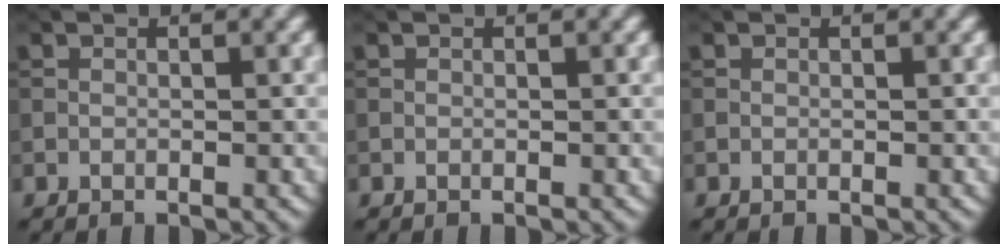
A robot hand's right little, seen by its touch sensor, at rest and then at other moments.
{"total": 0.0}
{"total": 0.0}